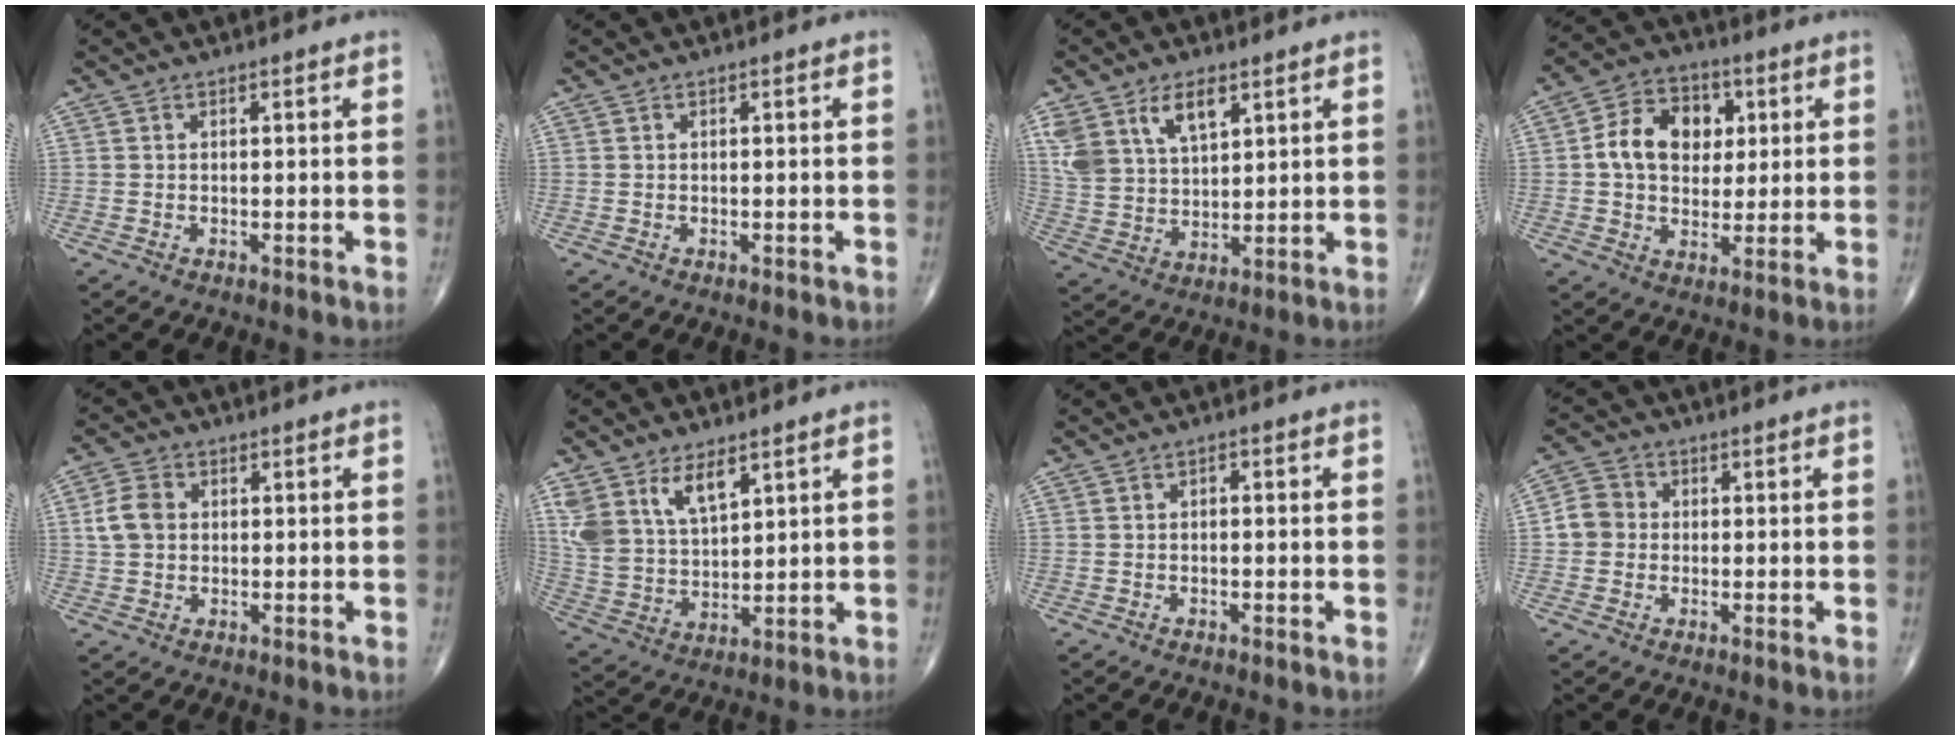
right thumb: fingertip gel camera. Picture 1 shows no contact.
{"total": 0.0}
{"total": 10.7, "force": [5.7, 5.8, 7.0], "torque": [-0.126, -0.017, 0.120]}
{"total": 12.5, "force": [2.1, 9.4, 8.1], "torque": [-0.101, 0.008, 0.029]}
{"total": 5.2, "force": [0.7, 4.0, 3.3], "torque": [-0.062, 0.007, 0.011]}
{"total": 10.1, "force": [5.9, 5.1, 6.5], "torque": [-0.115, -0.023, 0.127]}
{"total": 1.0, "force": [-0.1, 0.6, 0.8], "torque": [-0.007, 0.006, -0.006]}
{"total": 4.8, "force": [-0.2, 4.5, 1.8], "torque": [-0.018, 0.012, -0.013]}